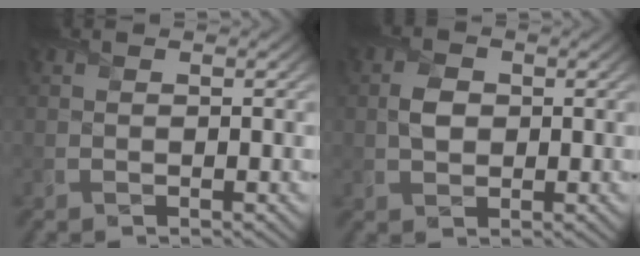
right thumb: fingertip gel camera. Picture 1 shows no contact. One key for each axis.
{"total": 2.8, "fx": 0.3, "fy": 2.1, "fz": 1.8, "tx": -0.044, "ty": 0.001, "tz": 0.002}